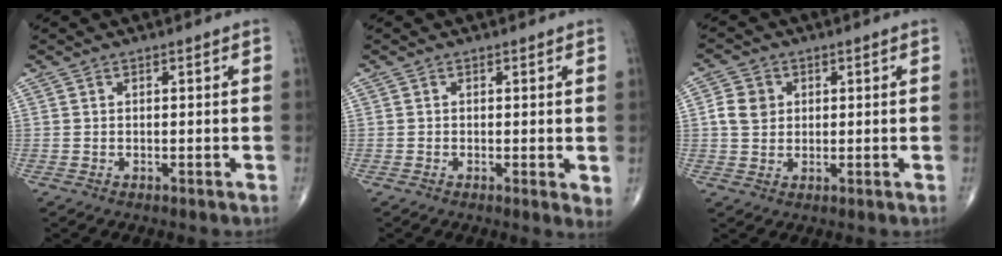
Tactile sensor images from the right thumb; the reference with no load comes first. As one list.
[{"total": 2.3, "force": [0.0, 0.6, 2.2], "torque": [-0.032, -0.008, -0.007]}, {"total": 4.8, "force": [0.9, 4.1, 2.4], "torque": [-0.032, 0.003, 0.014]}]